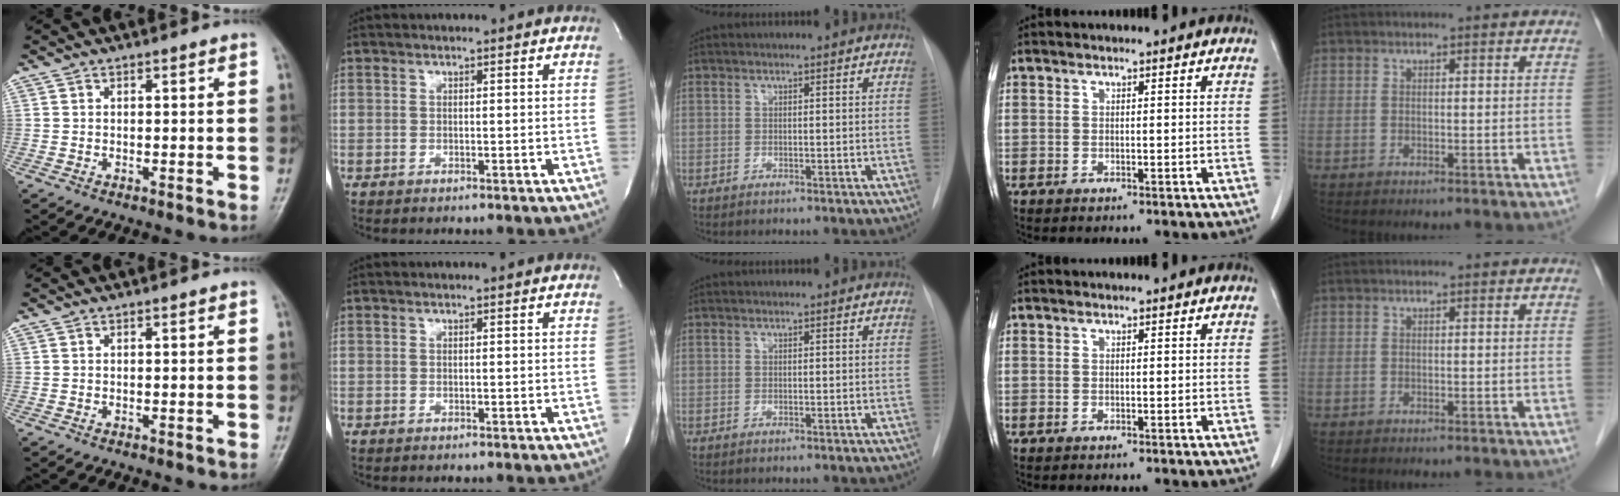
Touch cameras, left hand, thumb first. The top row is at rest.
{}